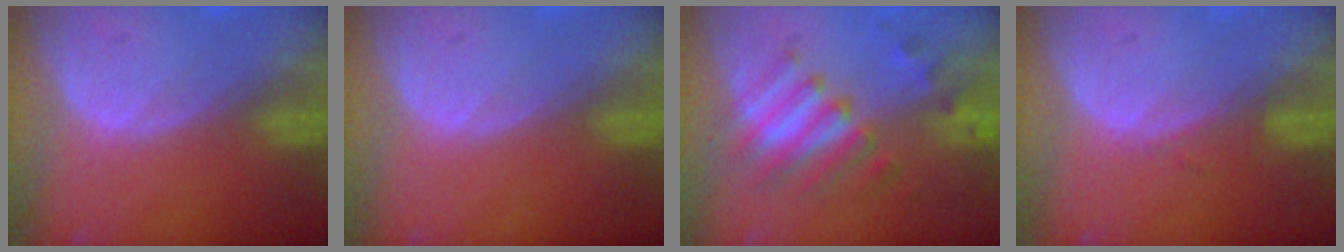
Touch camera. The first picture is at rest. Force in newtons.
{"total": 0.0}
{"total": 7.6, "press": 7.5, "slide": 1.0}
{"total": 0.7, "press": 0.7, "slide": 0.1}